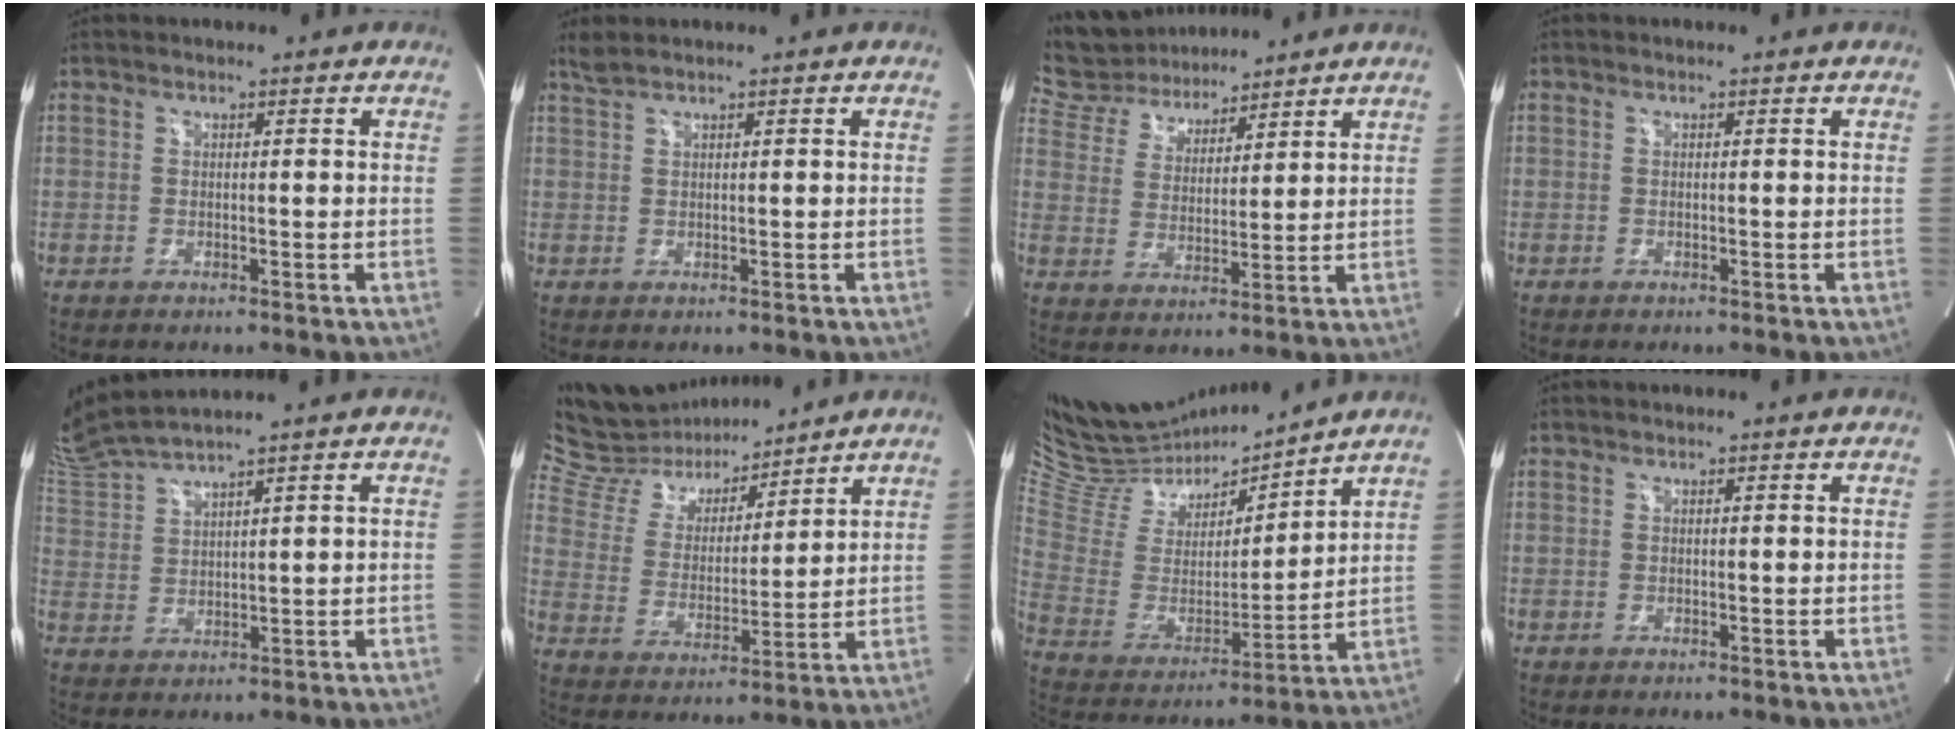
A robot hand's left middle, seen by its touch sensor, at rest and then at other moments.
{"total": 1.4, "force": [1.2, -0.2, 0.6], "torque": [-0.014, 0.005, 0.027]}
{"total": 11.7, "force": [11.0, 3.4, 2.4], "torque": [-0.055, 0.030, 0.202]}
{"total": 0.0}
{"total": 7.6, "force": [7.0, -1.6, 2.4], "torque": [-0.071, 0.005, 0.154]}
{"total": 18.5, "force": [17.0, 5.0, 5.4], "torque": [-0.109, 0.023, 0.292]}
{"total": 19.0, "force": [17.8, 4.1, 5.1], "torque": [-0.098, -0.021, 0.318]}
{"total": 0.0}